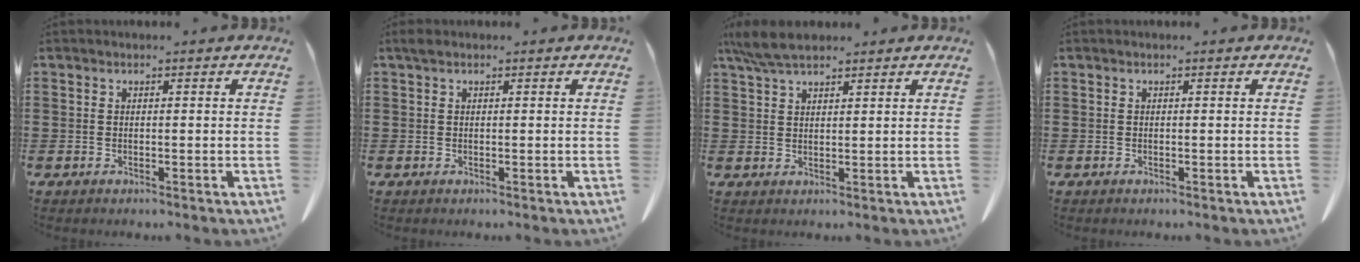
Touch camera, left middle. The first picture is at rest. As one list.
[{"total": 1.0, "force": [0.4, 0.7, 0.5], "torque": [-0.015, 0.002, 0.009]}, {"total": 5.6, "force": [4.4, 1.3, 3.2], "torque": [-0.072, -0.005, 0.084]}, {"total": 0.0}]